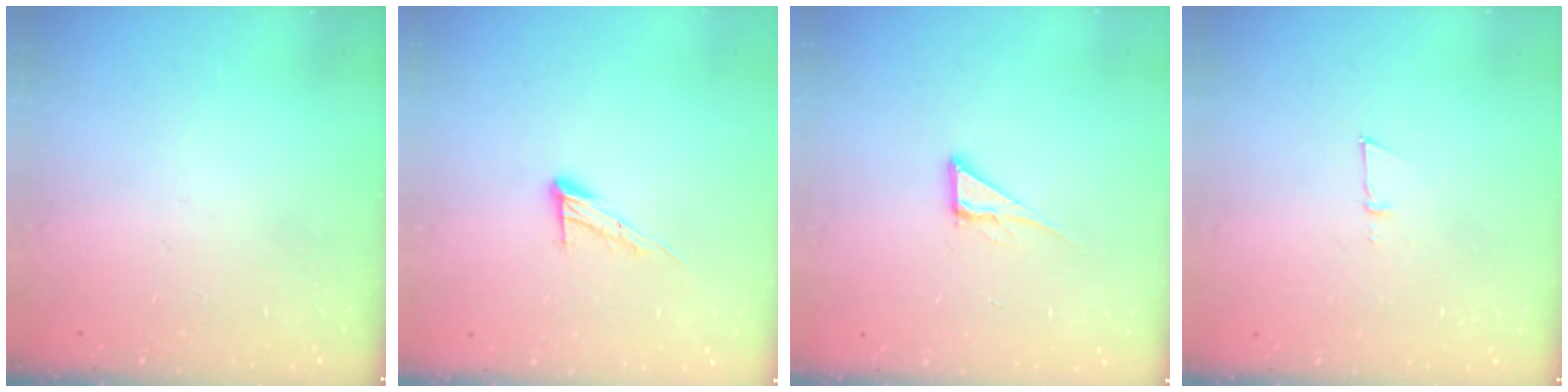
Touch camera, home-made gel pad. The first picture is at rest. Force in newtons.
{"total": 8.8, "press": 8.7, "slide": 0.2}
{"total": 6.0, "press": 6.0, "slide": 0.4}
{"total": 3.8, "press": 3.7, "slide": 1.0}